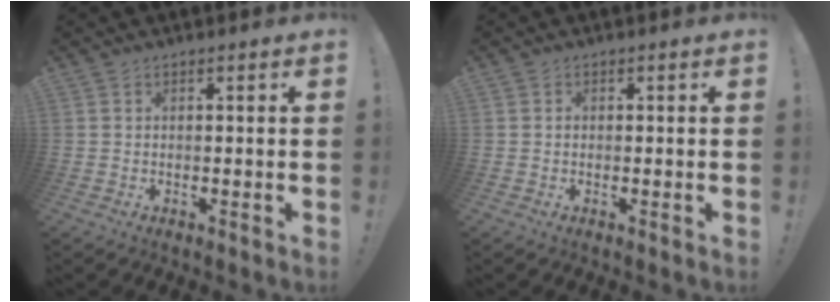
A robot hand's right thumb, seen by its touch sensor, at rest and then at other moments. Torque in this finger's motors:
{"motor_torque": [0.08, -0.05, 0.05, -0.13, 0.00]}